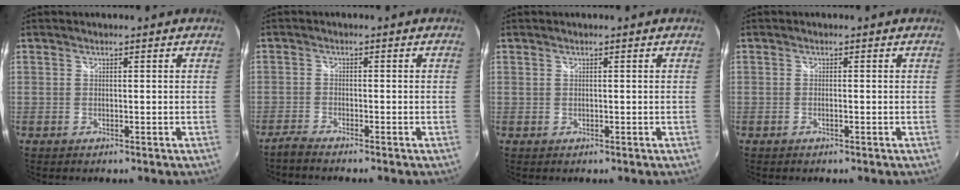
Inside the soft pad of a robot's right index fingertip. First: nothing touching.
{"total": 2.7, "force": [-2.5, 0.0, 0.9], "torque": [-0.034, -0.006, -0.052]}
{"total": 0.0}
{"total": 0.6, "force": [-0.2, -0.1, 0.5], "torque": [-0.009, 0.006, -0.003]}